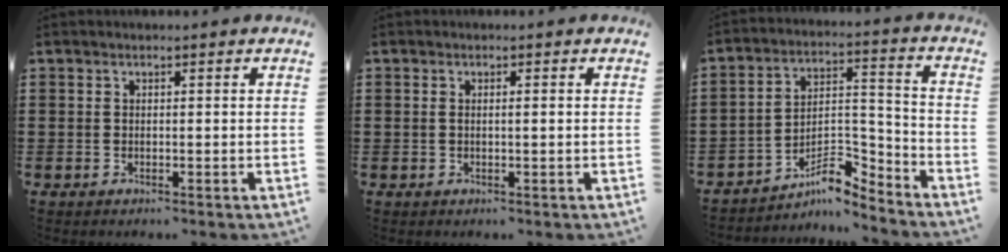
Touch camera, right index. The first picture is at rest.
{"total": 0.8, "force": [0.0, 0.1, 0.8], "torque": [-0.016, -0.002, 0.000]}
{"total": 7.7, "force": [-5.9, 2.7, 4.2], "torque": [-0.068, 0.008, -0.111]}